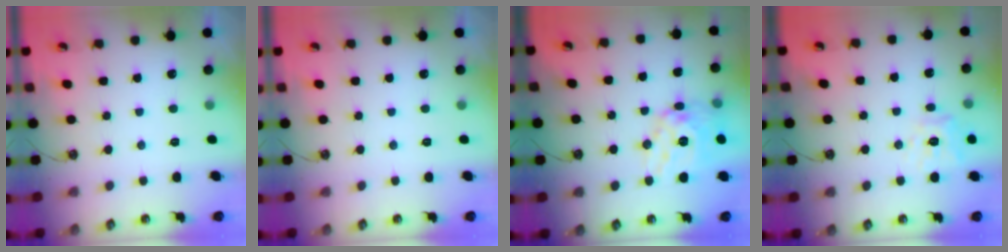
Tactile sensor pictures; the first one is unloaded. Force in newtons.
{"total": 0.0}
{"total": 16.9, "press": 16.8, "slide": 1.6}
{"total": 11.4, "press": 11.3, "slide": 1.4}